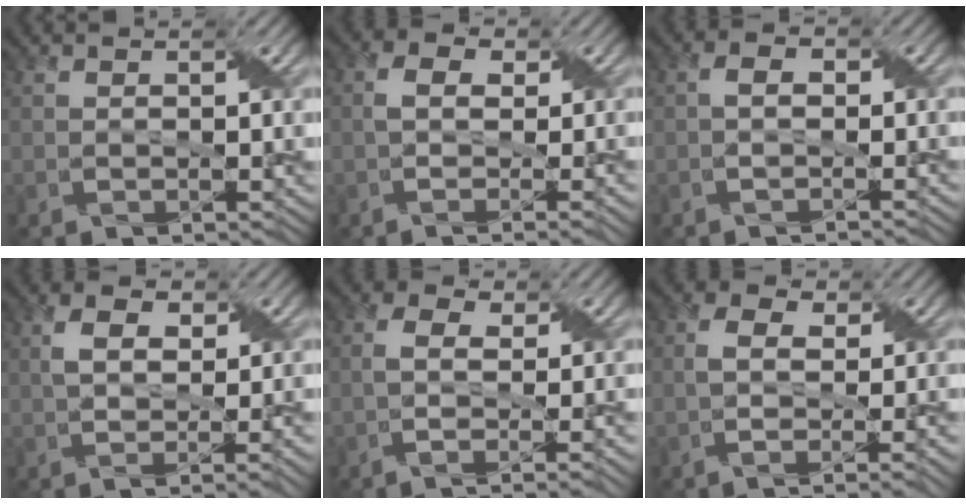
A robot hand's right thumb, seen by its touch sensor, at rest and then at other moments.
{"total": 3.6, "force": [-0.6, 1.4, 3.3], "torque": [-0.055, 0.001, -0.014]}
{"total": 2.0, "force": [-1.0, 0.8, 1.5], "torque": [-0.028, 0.006, -0.022]}
{"total": 4.7, "force": [0.3, 1.8, 4.3], "torque": [-0.063, 0.007, 0.000]}
{"total": 4.1, "force": [-1.1, 1.3, 3.7], "torque": [-0.059, 0.002, -0.029]}
{"total": 4.6, "force": [-0.9, 1.7, 4.1], "torque": [-0.068, 0.000, -0.022]}